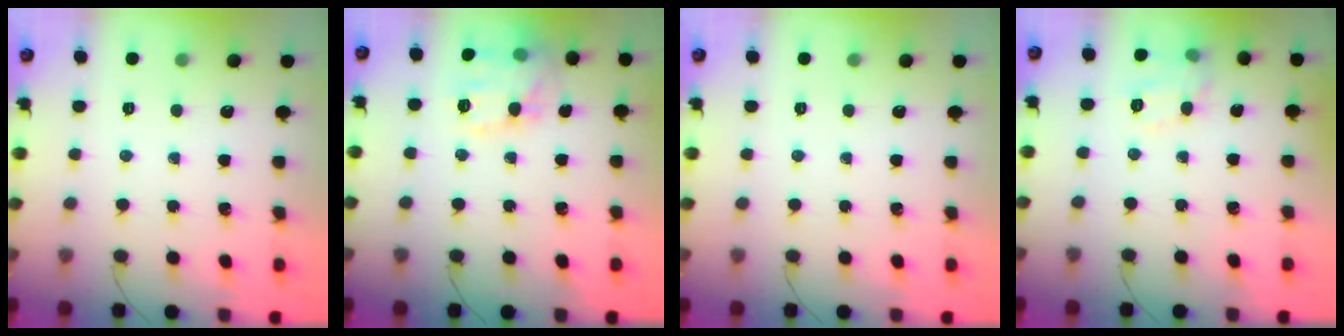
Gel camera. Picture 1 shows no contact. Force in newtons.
{"total": 14.4, "press": 14.4, "slide": 0.4}
{"total": 0.0}
{"total": 7.2, "press": 7.1, "slide": 1.1}